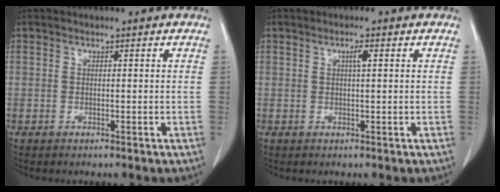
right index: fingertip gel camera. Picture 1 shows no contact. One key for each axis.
{"total": 1.5, "fx": 0.5, "fy": 0.1, "fz": 1.4, "tx": -0.027, "ty": 0.002, "tz": 0.007}